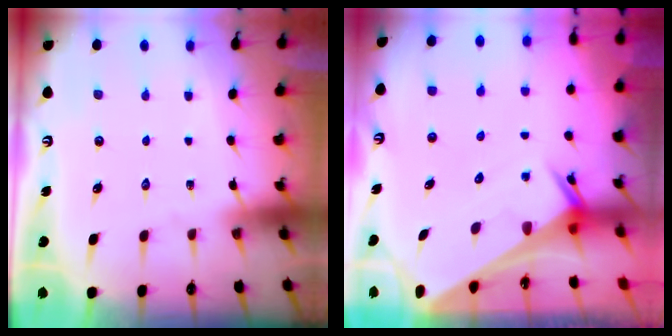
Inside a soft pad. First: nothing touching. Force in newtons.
{"total": 2.4, "press": 2.4, "slide": 0.2}